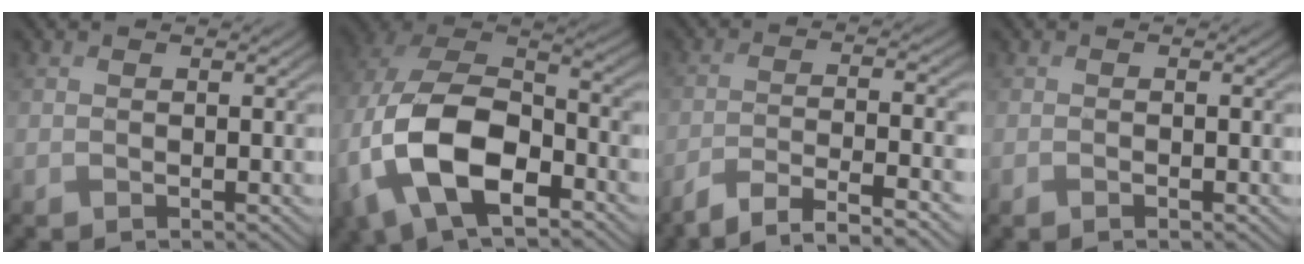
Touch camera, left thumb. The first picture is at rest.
{"total": 17.0, "force": [-5.7, 10.3, 12.2], "torque": [-0.285, -0.036, -0.100]}
{"total": 7.4, "force": [-5.7, 0.9, 4.6], "torque": [-0.062, 0.006, -0.108]}
{"total": 0.8, "force": [-0.6, 0.0, 0.4], "torque": [-0.002, -0.004, -0.015]}